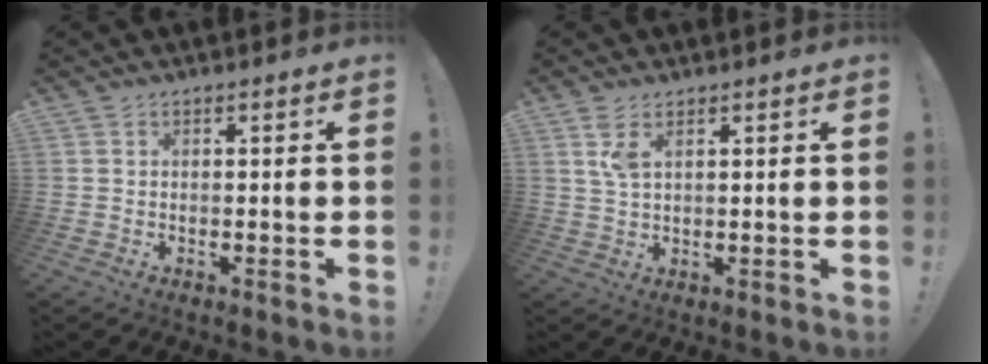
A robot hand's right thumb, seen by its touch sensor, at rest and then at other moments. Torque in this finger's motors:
{"motor_torque": [0.05, -0.03, 0.46, 0.03, 0.00]}